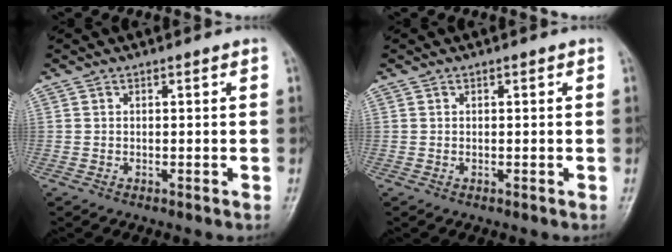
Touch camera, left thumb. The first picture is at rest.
{"total": 0.0}